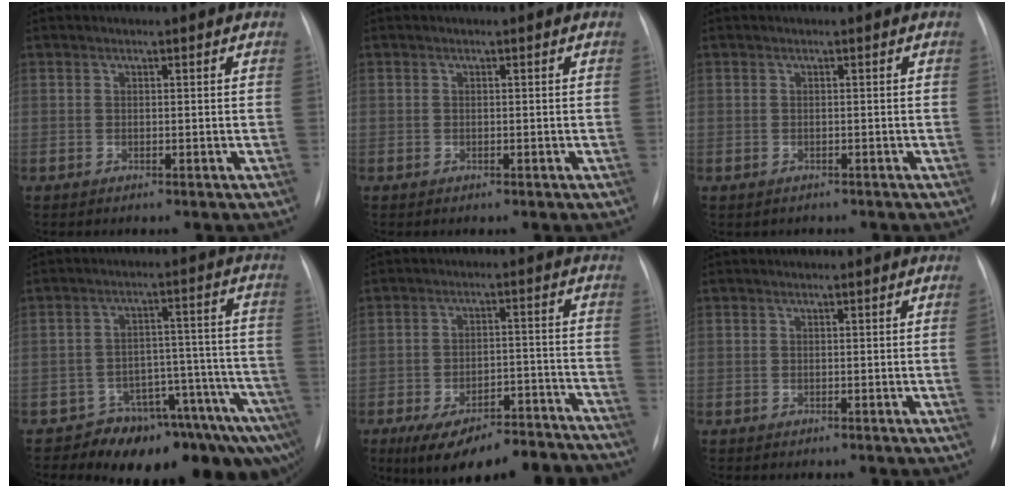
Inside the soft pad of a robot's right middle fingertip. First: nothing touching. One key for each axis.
{"total": 0.0}
{"total": 0.9, "fx": -0.8, "fy": 0.5, "fz": 0.1, "tx": -0.007, "ty": 0.000, "tz": -0.008}
{"total": 14.9, "fx": -11.5, "fy": 5.7, "fz": 7.6, "tx": -0.013, "ty": 0.072, "tz": -0.141}
{"total": 17.0, "fx": -14.2, "fy": 5.2, "fz": 7.7, "tx": -0.085, "ty": 0.025, "tz": -0.196}
{"total": 1.2, "fx": -0.2, "fy": -0.4, "fz": 1.1, "tx": -0.010, "ty": 0.000, "tz": -0.006}